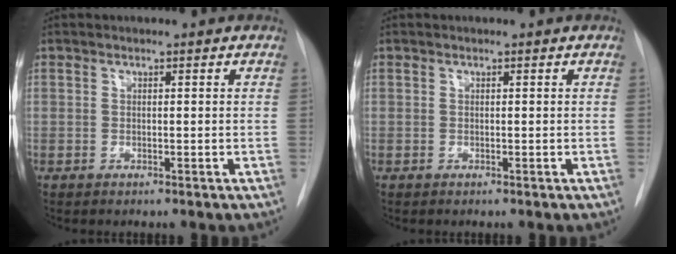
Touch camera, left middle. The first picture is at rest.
{"total": 0.0}